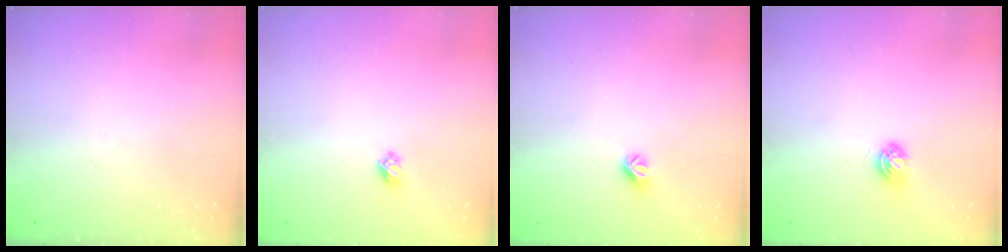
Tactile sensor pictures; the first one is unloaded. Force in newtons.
{"total": 3.9, "press": 3.8, "slide": 0.5}
{"total": 6.5, "press": 6.5, "slide": 0.7}
{"total": 5.4, "press": 5.4, "slide": 0.5}